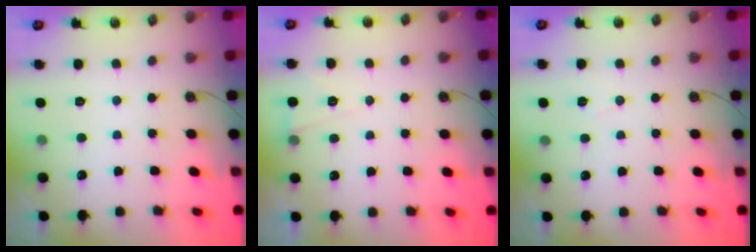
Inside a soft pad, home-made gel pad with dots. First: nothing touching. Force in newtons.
{"total": 5.3, "press": 3.1, "slide": 4.3}
{"total": 6.3, "press": 4.4, "slide": 4.5}